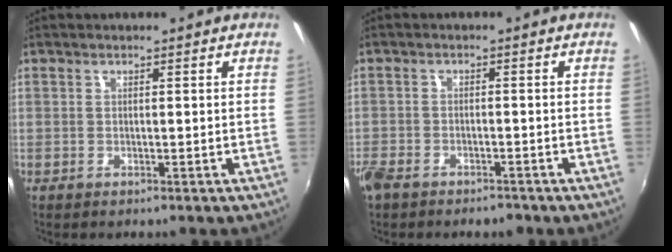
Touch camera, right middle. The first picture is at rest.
{"total": 7.0, "force": [-5.3, 3.5, 3.0], "torque": [-0.089, -0.017, -0.094]}